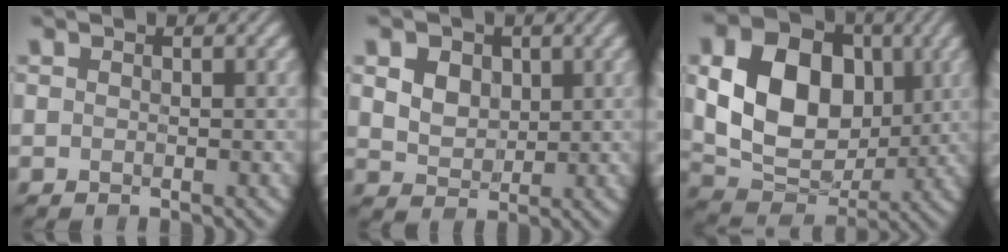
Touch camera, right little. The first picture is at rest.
{"total": 5.2, "force": [1.9, 4.1, 2.7], "torque": [-0.072, 0.013, 0.030]}
{"total": 11.2, "force": [1.0, 8.1, 7.6], "torque": [-0.143, -0.002, 0.014]}